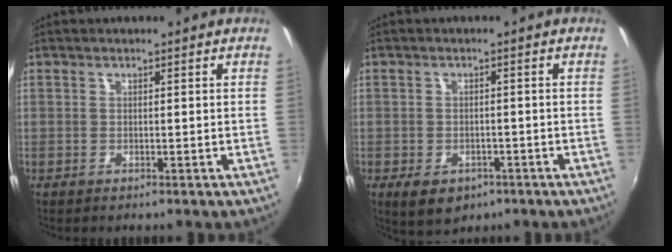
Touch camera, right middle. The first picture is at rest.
{"total": 6.5, "force": [-3.5, 4.2, 3.5], "torque": [-0.072, -0.018, -0.048]}